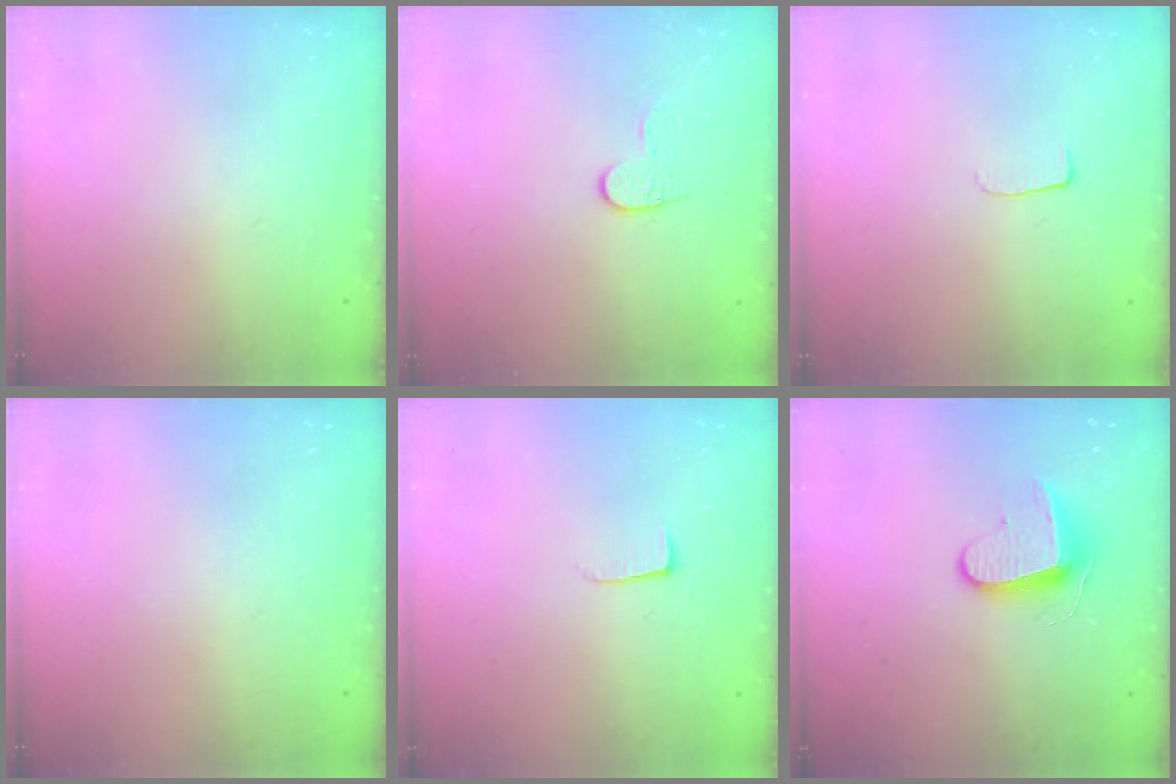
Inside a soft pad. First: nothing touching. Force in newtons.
{"total": 5.3, "press": 5.2, "slide": 0.5}
{"total": 5.1, "press": 5.0, "slide": 0.6}
{"total": 0.0}
{"total": 3.9, "press": 3.9, "slide": 0.5}
{"total": 8.7, "press": 8.6, "slide": 0.5}